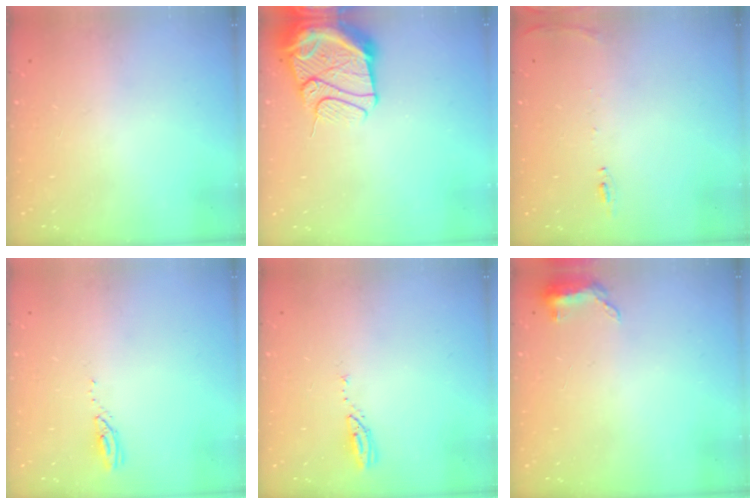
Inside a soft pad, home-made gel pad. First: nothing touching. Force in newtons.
{"total": 14.8, "press": 14.7, "slide": 1.7}
{"total": 6.1, "press": 6.0, "slide": 0.9}
{"total": 3.0, "press": 3.0, "slide": 0.1}
{"total": 3.7, "press": 3.7, "slide": 0.3}
{"total": 5.7, "press": 5.6, "slide": 1.4}